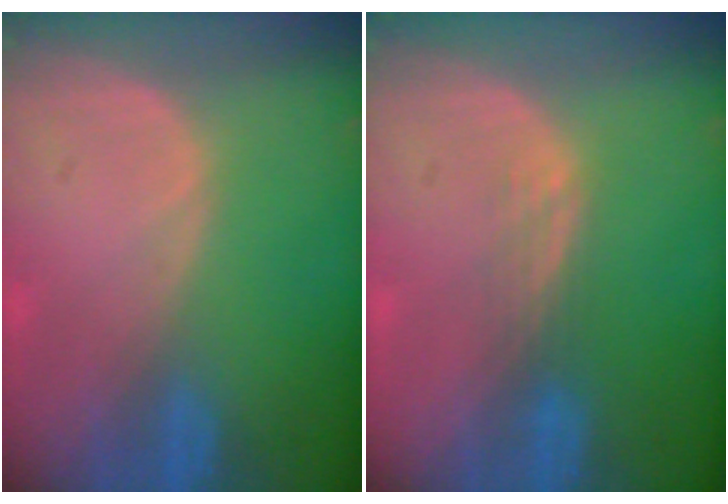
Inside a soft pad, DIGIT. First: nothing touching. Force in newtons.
{"total": 1.8, "press": 1.7, "slide": 0.2}